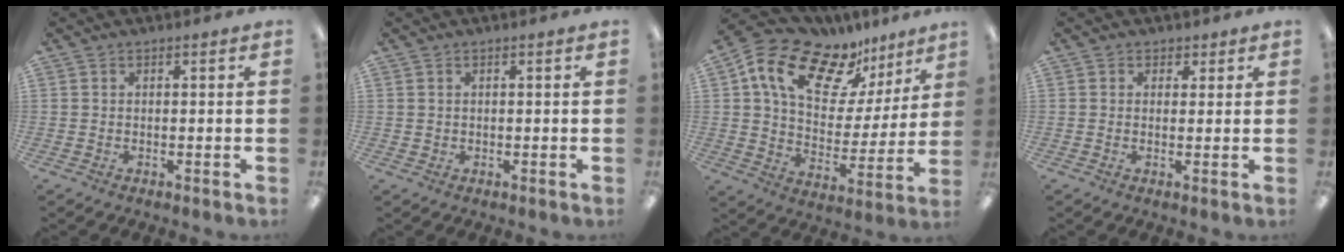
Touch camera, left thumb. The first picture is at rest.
{"total": 0.8, "force": [0.4, 0.7, 0.0], "torque": [0.000, 0.003, 0.006]}
{"total": 17.6, "force": [11.8, 9.3, 9.2], "torque": [-0.169, -0.069, 0.211]}
{"total": 2.0, "force": [1.0, 1.7, 0.3], "torque": [0.009, -0.002, 0.015]}